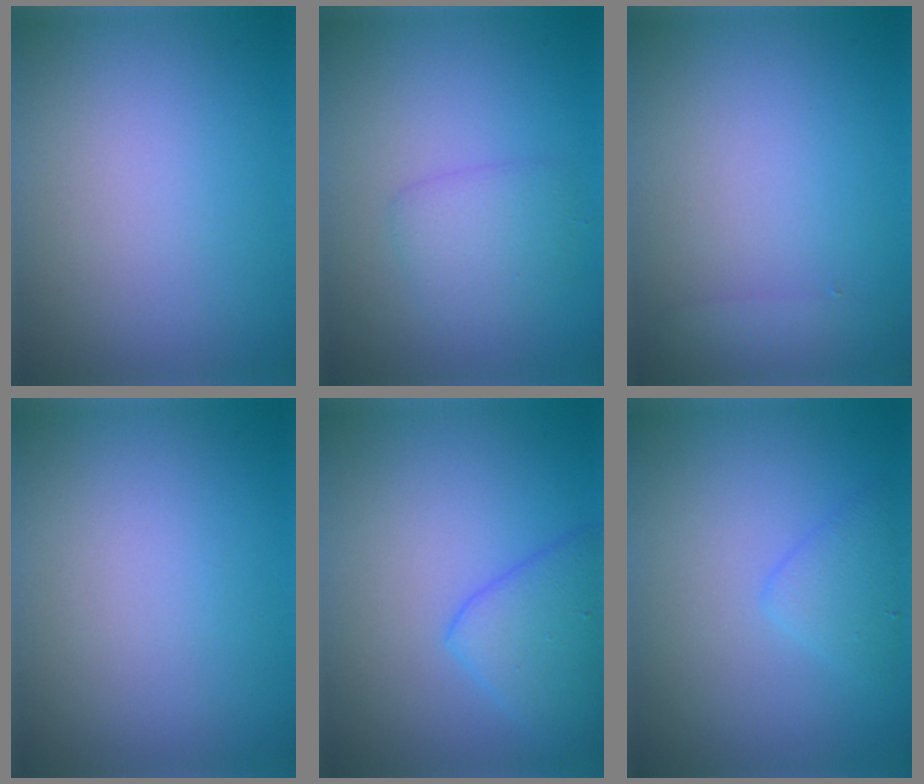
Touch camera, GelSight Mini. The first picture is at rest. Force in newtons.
{"total": 2.3, "press": 2.3, "slide": 0.1}
{"total": 1.3, "press": 1.3, "slide": 0.1}
{"total": 0.0}
{"total": 3.9, "press": 3.9, "slide": 0.2}
{"total": 1.9, "press": 1.9, "slide": 0.0}